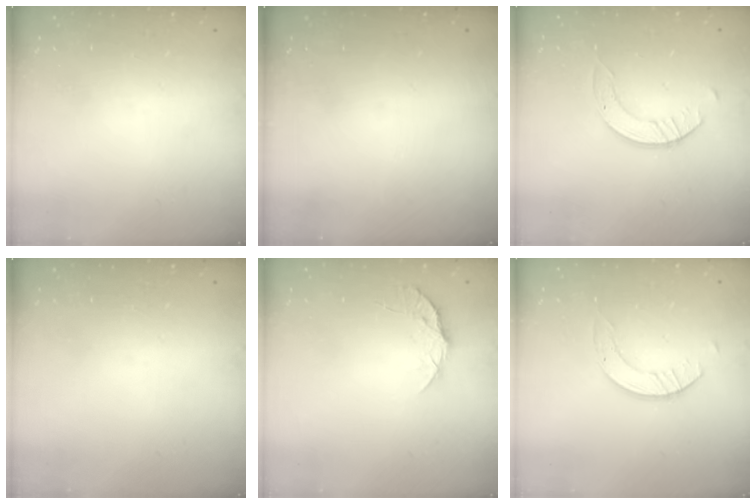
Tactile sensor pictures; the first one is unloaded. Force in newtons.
{"total": 0.0}
{"total": 2.5, "press": 2.5, "slide": 0.3}
{"total": 0.0}
{"total": 8.1, "press": 8.1, "slide": 0.7}
{"total": 2.6, "press": 2.5, "slide": 0.3}